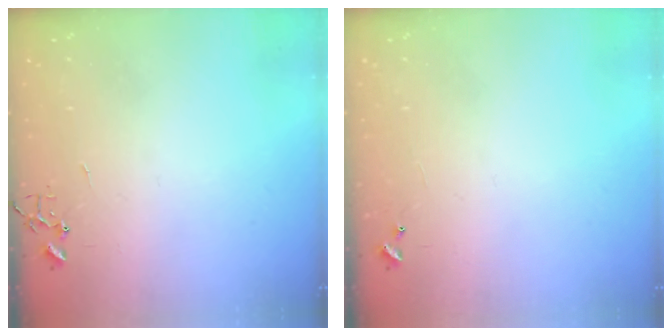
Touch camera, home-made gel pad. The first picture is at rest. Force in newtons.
{"total": 4.7, "press": 4.7, "slide": 0.4}